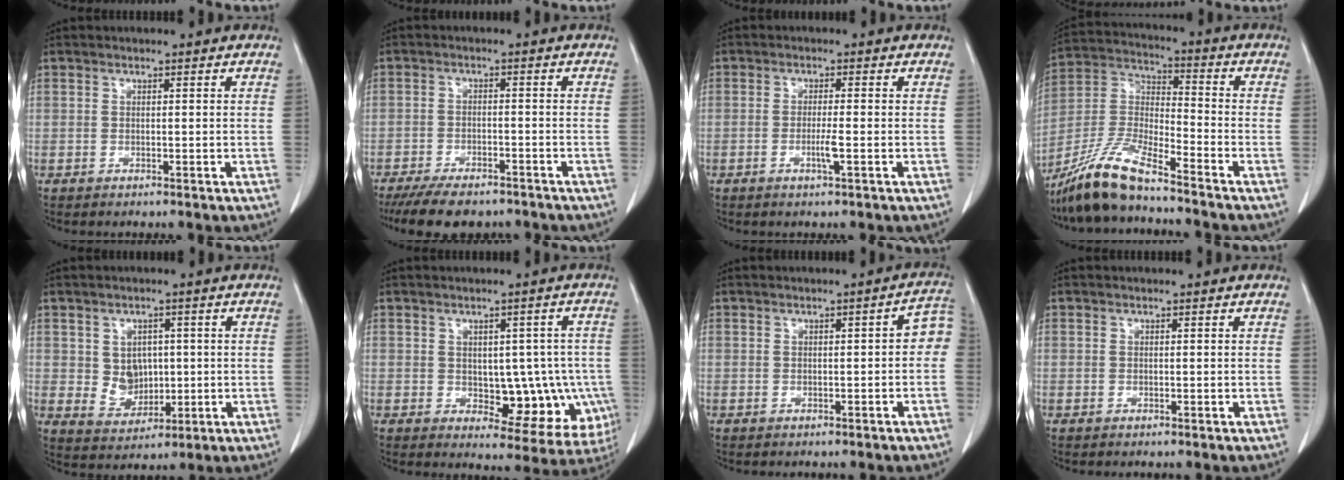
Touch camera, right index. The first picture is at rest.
{"total": 9.6, "force": [-7.9, 3.4, 4.1], "torque": [-0.057, -0.007, -0.119]}
{"total": 2.4, "force": [-0.8, -0.2, 2.2], "torque": [-0.045, -0.004, -0.013]}
{"total": 12.5, "force": [-10.2, 1.2, 7.2], "torque": [-0.155, -0.012, -0.198]}
{"total": 5.3, "force": [0.7, 4.5, 2.7], "torque": [-0.044, 0.005, 0.027]}
{"total": 10.5, "force": [-1.3, 5.9, 8.6], "torque": [-0.084, 0.014, 0.004]}
{"total": 3.7, "force": [-0.3, 1.2, 3.5], "torque": [-0.035, 0.016, -0.009]}
{"total": 0.0}